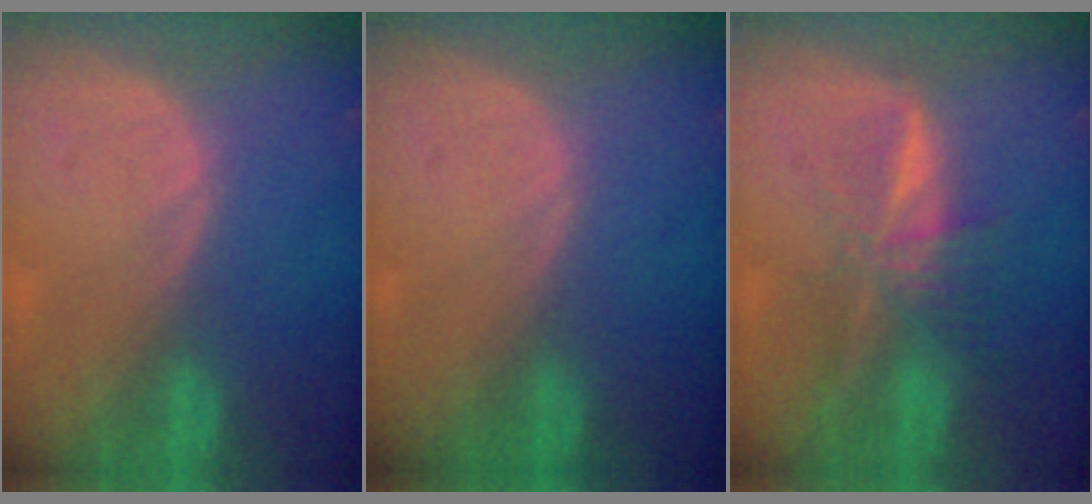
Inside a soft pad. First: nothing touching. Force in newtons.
{"total": 0.0}
{"total": 7.0, "press": 6.0, "slide": 3.7}